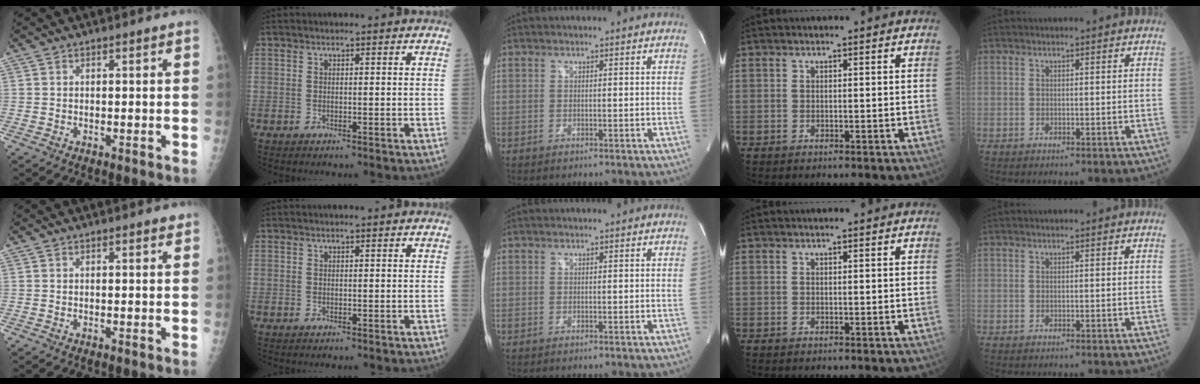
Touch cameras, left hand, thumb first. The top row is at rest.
{"thumb": {"total": 0.8, "force": [0.6, 0.3, 0.6], "torque": [-0.007, -0.001, 0.006]}, "index": {"total": 0.7, "force": [0.7, -0.1, 0.3], "torque": [-0.005, 0.009, 0.013]}}